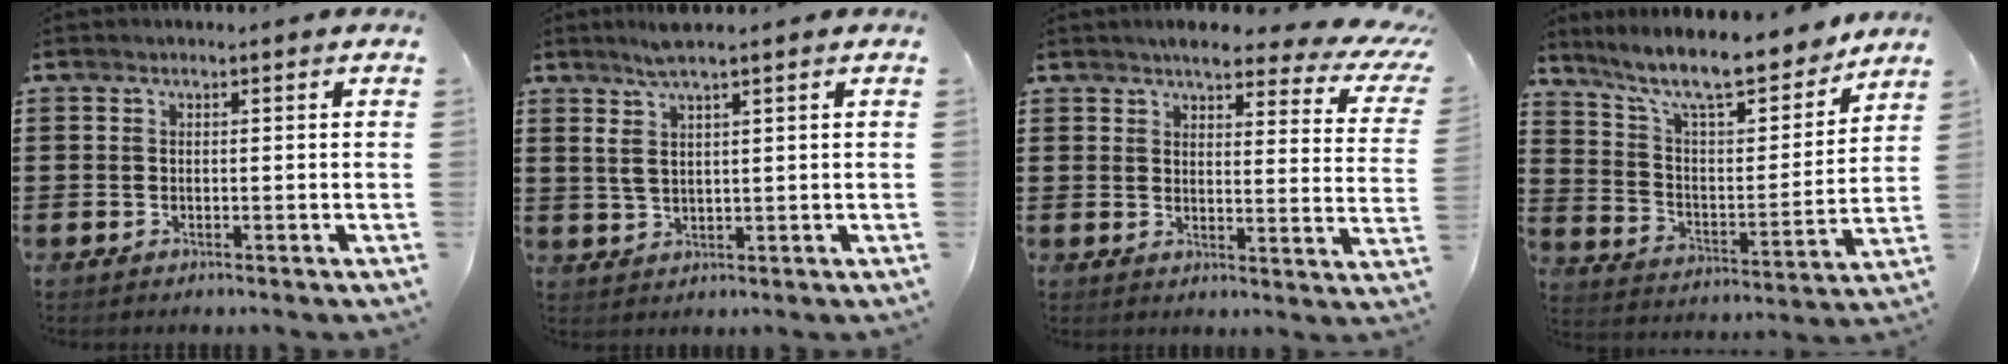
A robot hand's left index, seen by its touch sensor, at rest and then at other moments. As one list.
[{"total": 4.4, "force": [2.5, 0.7, 3.6], "torque": [-0.081, 0.001, 0.042]}, {"total": 5.7, "force": [4.6, 1.4, 3.1], "torque": [-0.062, -0.022, 0.075]}, {"total": 11.2, "force": [9.5, 1.7, 5.6], "torque": [-0.139, -0.058, 0.162]}]